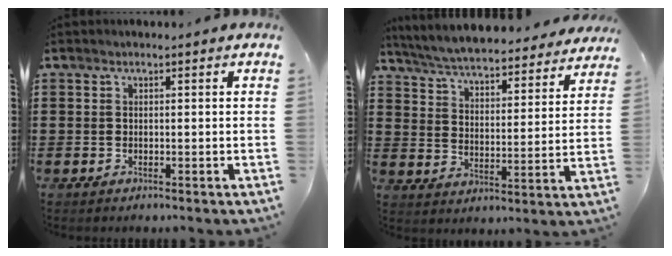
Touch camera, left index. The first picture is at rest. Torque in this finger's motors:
{"motor_torque": [1.08, -1.06, 1.05, 0.21]}